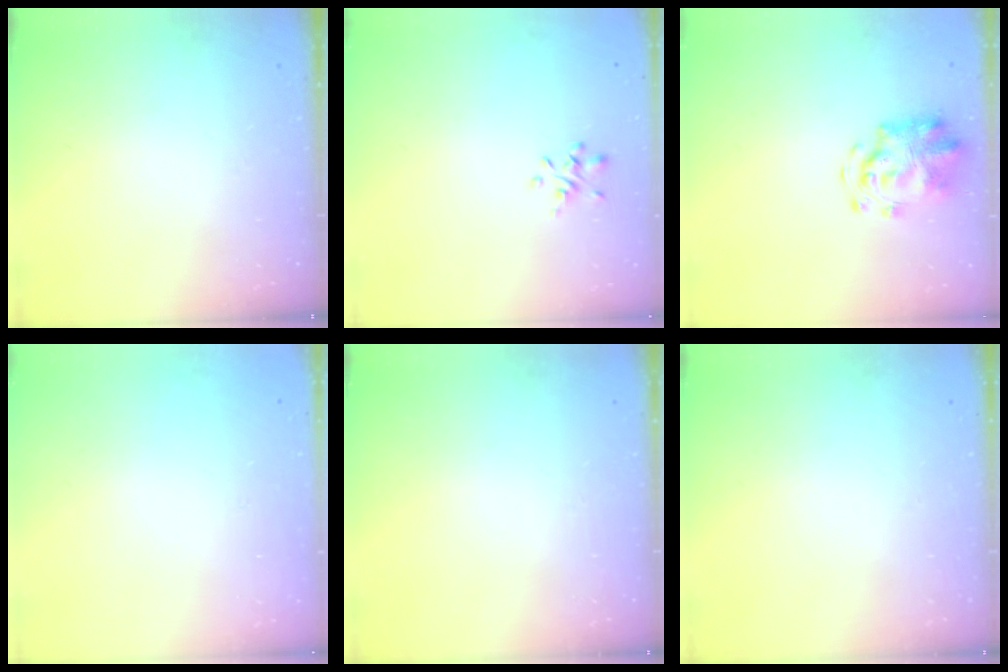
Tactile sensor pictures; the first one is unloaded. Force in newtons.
{"total": 1.0, "press": 0.8, "slide": 0.5}
{"total": 4.4, "press": 4.1, "slide": 1.6}
{"total": 1.8, "press": 1.8, "slide": 0.2}
{"total": 0.0}
{"total": 0.0}